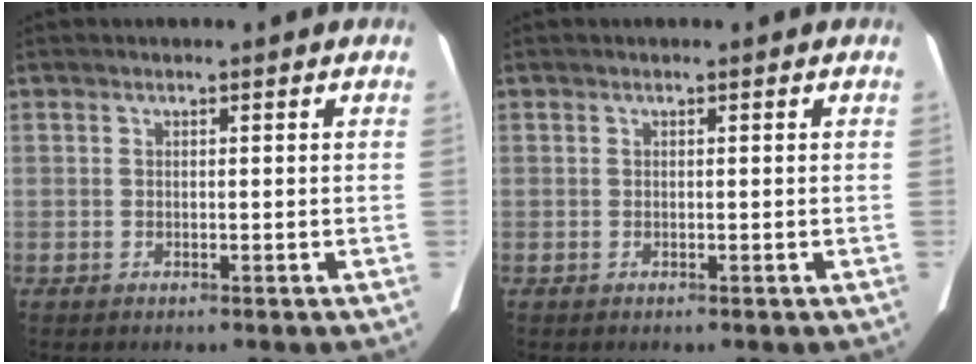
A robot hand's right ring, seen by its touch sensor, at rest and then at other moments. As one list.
[{"total": 0.0}]